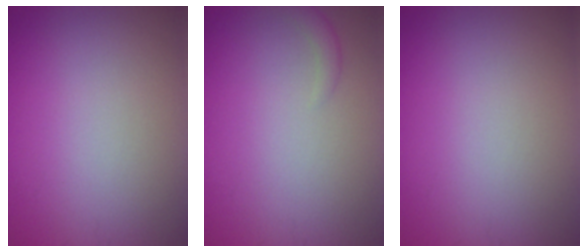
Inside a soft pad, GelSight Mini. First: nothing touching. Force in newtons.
{"total": 0.9, "press": 0.9, "slide": 0.1}
{"total": 0.0}